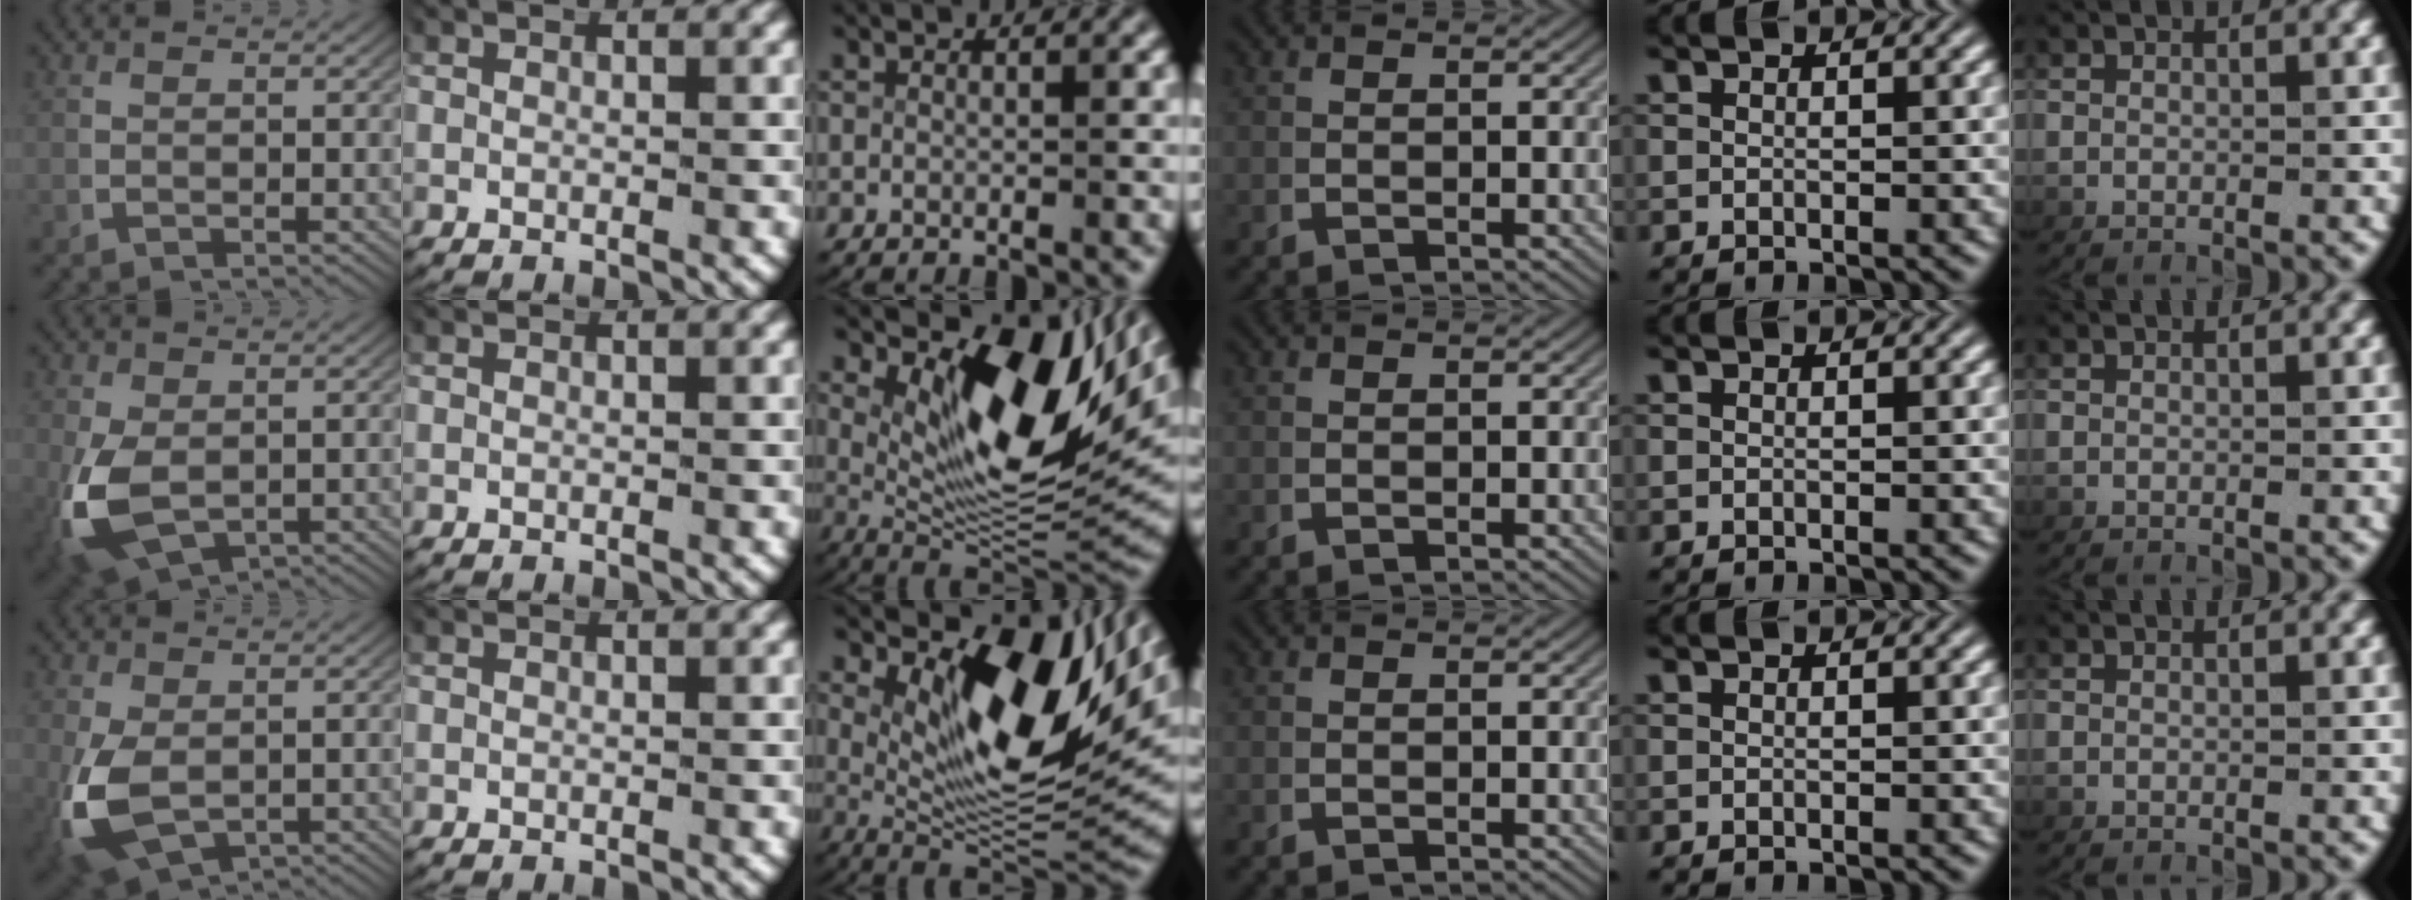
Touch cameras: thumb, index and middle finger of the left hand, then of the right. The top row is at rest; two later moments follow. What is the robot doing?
{"motion": "lift_and_place", "object": "fork"}